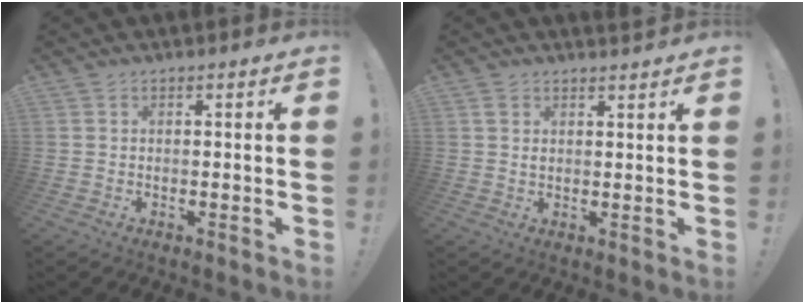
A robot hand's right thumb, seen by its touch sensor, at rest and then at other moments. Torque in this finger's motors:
{"motor_torque": [0.02, -0.01, -0.01, 0.03, -0.02]}